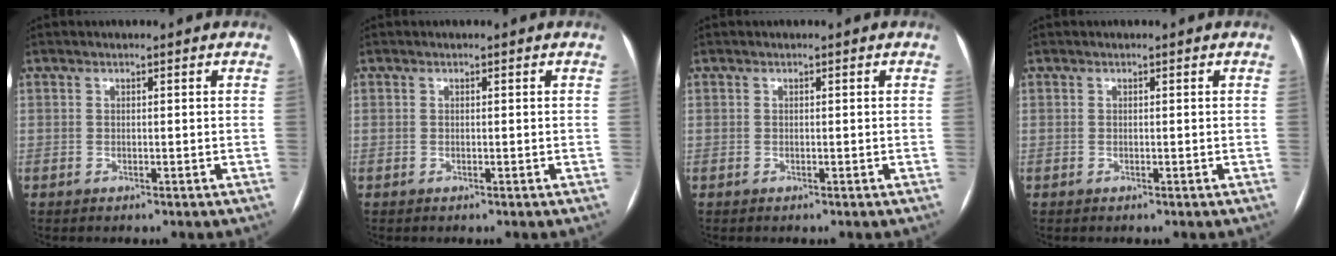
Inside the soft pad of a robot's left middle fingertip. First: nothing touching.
{"total": 0.0}
{"total": 0.0}
{"total": 0.0}